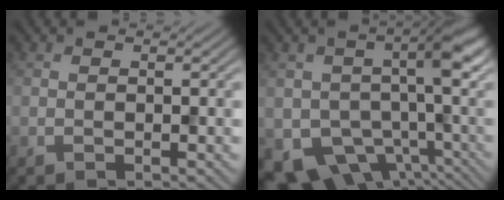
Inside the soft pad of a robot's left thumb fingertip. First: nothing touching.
{"total": 11.7, "force": [-3.0, 8.2, 7.8], "torque": [-0.121, -0.031, -0.046]}